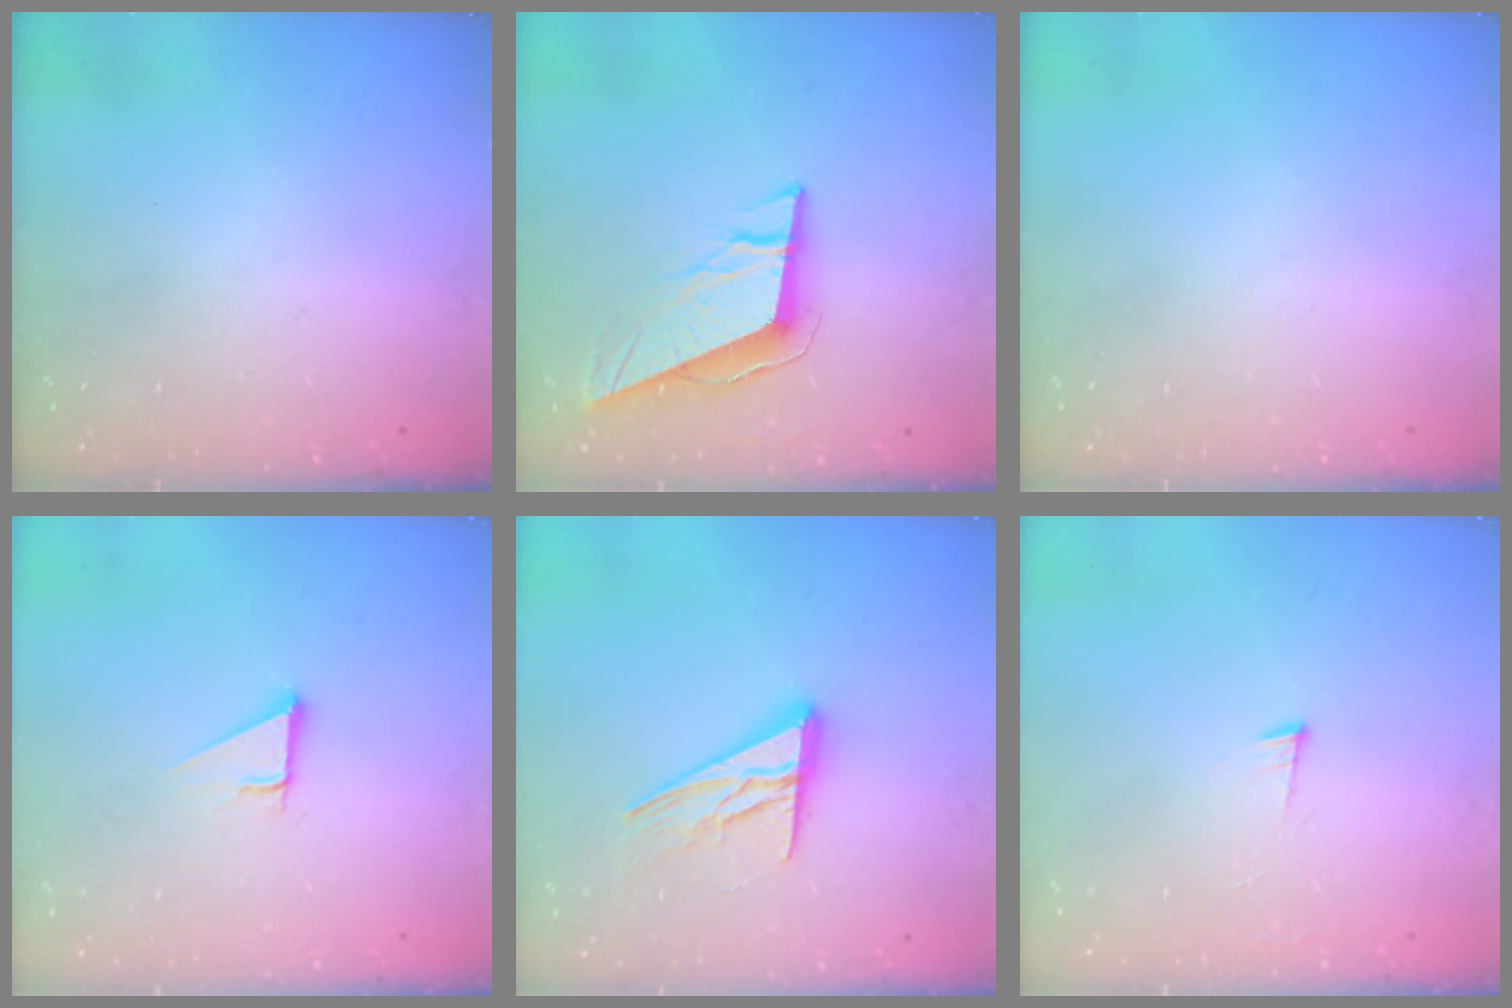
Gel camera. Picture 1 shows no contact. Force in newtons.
{"total": 9.5, "press": 9.4, "slide": 1.7}
{"total": 0.0}
{"total": 2.7, "press": 2.7, "slide": 0.0}
{"total": 13.9, "press": 13.8, "slide": 1.3}
{"total": 3.6, "press": 3.5, "slide": 0.5}